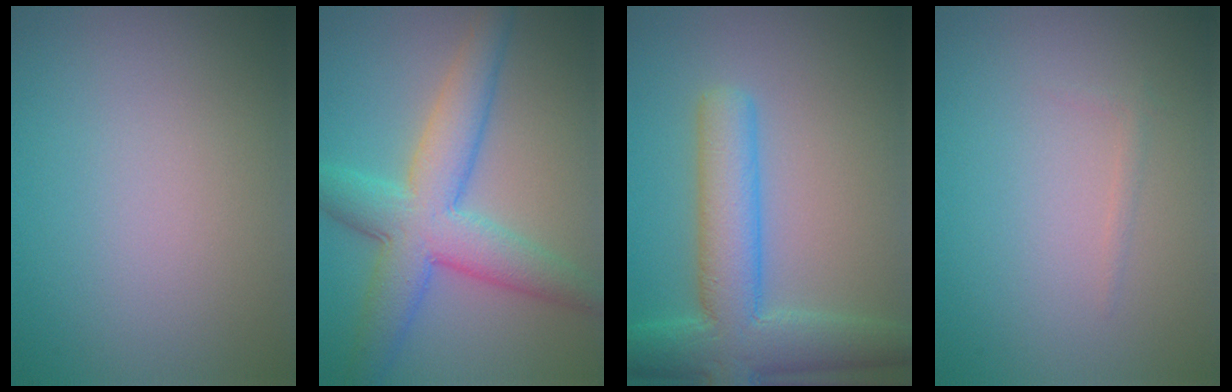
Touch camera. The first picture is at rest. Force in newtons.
{"total": 7.5, "press": 7.5, "slide": 0.1}
{"total": 7.5, "press": 7.5, "slide": 0.2}
{"total": 0.6, "press": 0.6, "slide": 0.1}